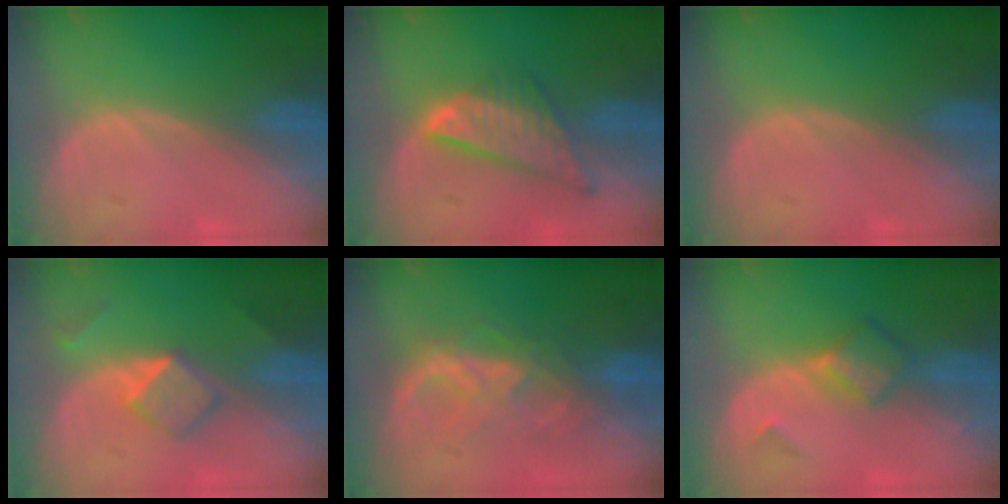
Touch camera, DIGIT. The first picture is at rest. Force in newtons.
{"total": 8.4, "press": 7.2, "slide": 4.3}
{"total": 0.0}
{"total": 5.4, "press": 4.6, "slide": 2.8}
{"total": 6.5, "press": 6.5, "slide": 0.7}
{"total": 5.0, "press": 4.4, "slide": 2.4}